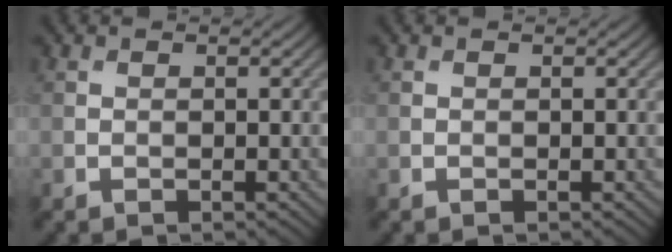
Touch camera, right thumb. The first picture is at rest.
{"total": 0.0}